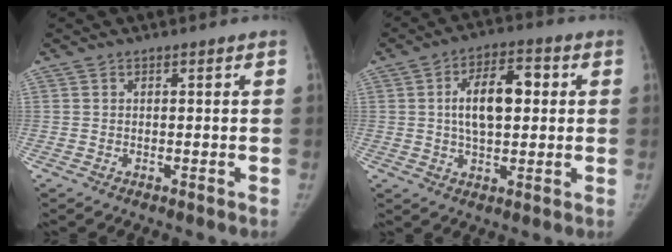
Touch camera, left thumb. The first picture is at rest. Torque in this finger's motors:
{"motor_torque": [1.39, 1.38, 1.28, 0.05, 0.29]}